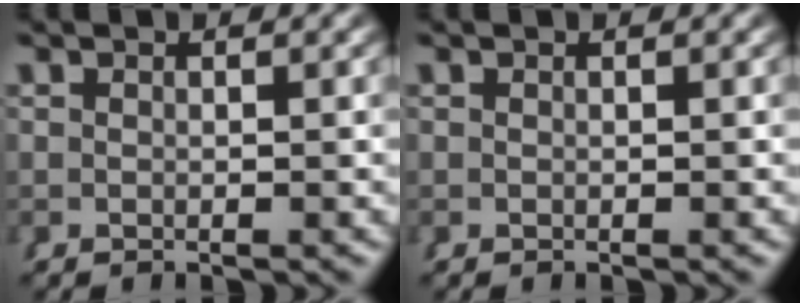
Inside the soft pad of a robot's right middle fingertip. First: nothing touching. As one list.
[{"total": 0.0}]